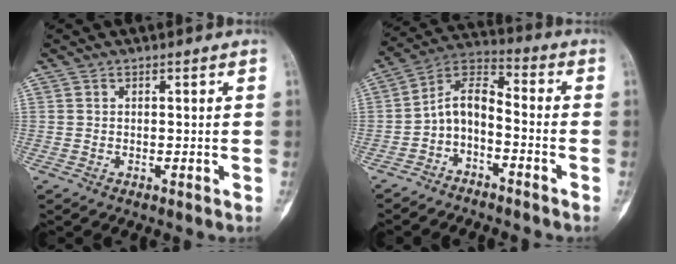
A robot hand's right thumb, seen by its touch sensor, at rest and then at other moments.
{"total": 8.3, "force": [-3.7, 4.3, 6.0], "torque": [-0.107, 0.068, -0.081]}